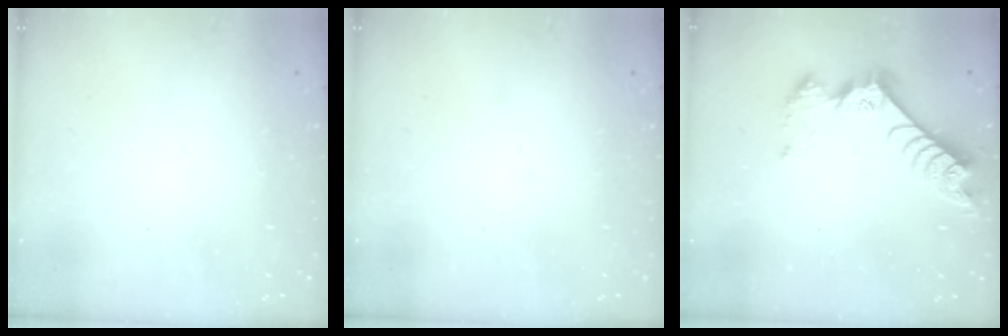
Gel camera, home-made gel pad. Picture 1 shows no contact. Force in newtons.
{"total": 0.0}
{"total": 9.4, "press": 9.3, "slide": 0.8}